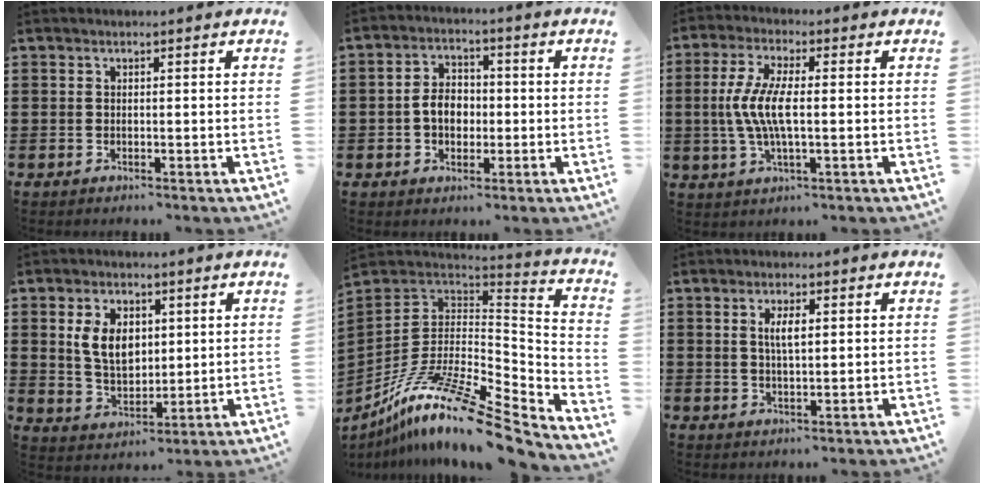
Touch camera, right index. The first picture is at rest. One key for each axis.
{"total": 4.7, "fx": -0.8, "fy": 3.4, "fz": 3.1, "tx": -0.064, "ty": 0.011, "tz": -0.016}
{"total": 6.9, "fx": -0.7, "fy": 1.8, "fz": 6.7, "tx": -0.153, "ty": -0.011, "tz": -0.023}
{"total": 7.3, "fx": 1.6, "fy": 4.8, "fz": 5.3, "tx": -0.121, "ty": 0.008, "tz": 0.023}
{"total": 15.7, "fx": -10.3, "fy": 3.5, "fz": 11.3, "tx": -0.224, "ty": 0.018, "tz": -0.192}
{"total": 3.4, "fx": 0.8, "fy": 1.0, "fz": 3.2, "tx": -0.065, "ty": 0.005, "tz": 0.012}